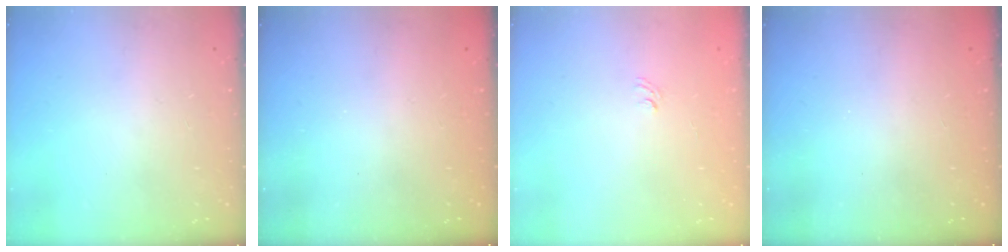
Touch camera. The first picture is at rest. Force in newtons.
{"total": 2.3, "press": 2.2, "slide": 0.8}
{"total": 1.6, "press": 1.2, "slide": 1.0}
{"total": 2.4, "press": 2.3, "slide": 0.8}